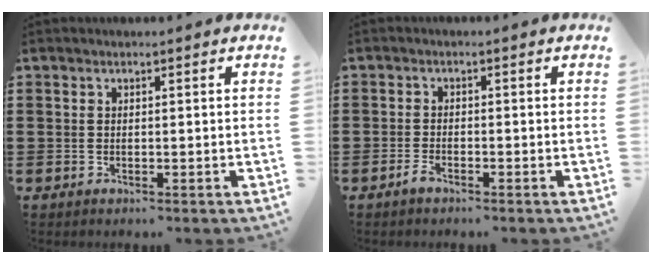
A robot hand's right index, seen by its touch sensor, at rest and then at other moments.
{"total": 1.6, "force": [-1.3, 0.5, 0.9], "torque": [-0.026, -0.003, -0.026]}